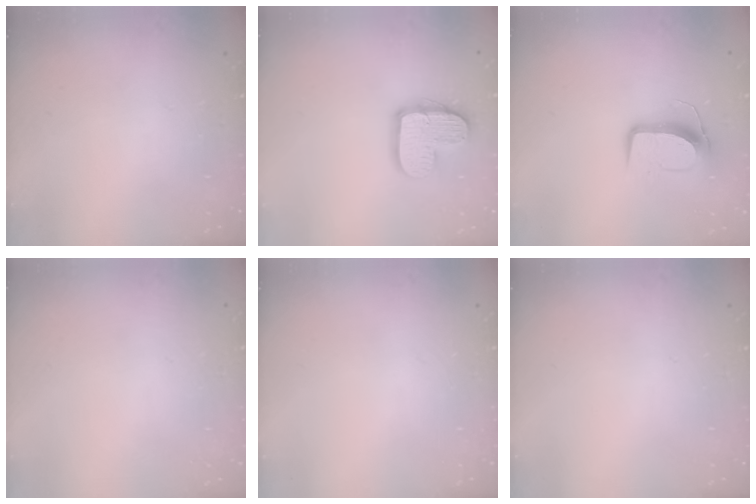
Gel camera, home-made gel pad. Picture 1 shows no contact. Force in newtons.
{"total": 12.6, "press": 12.6, "slide": 0.9}
{"total": 9.8, "press": 9.7, "slide": 0.8}
{"total": 0.0}
{"total": 0.0}
{"total": 0.0}